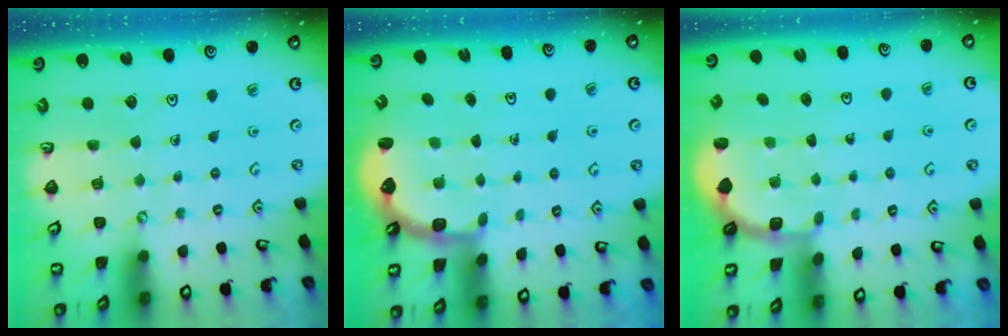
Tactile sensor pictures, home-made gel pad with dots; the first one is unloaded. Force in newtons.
{"total": 2.6, "press": 2.2, "slide": 1.4}
{"total": 1.8, "press": 1.7, "slide": 0.7}